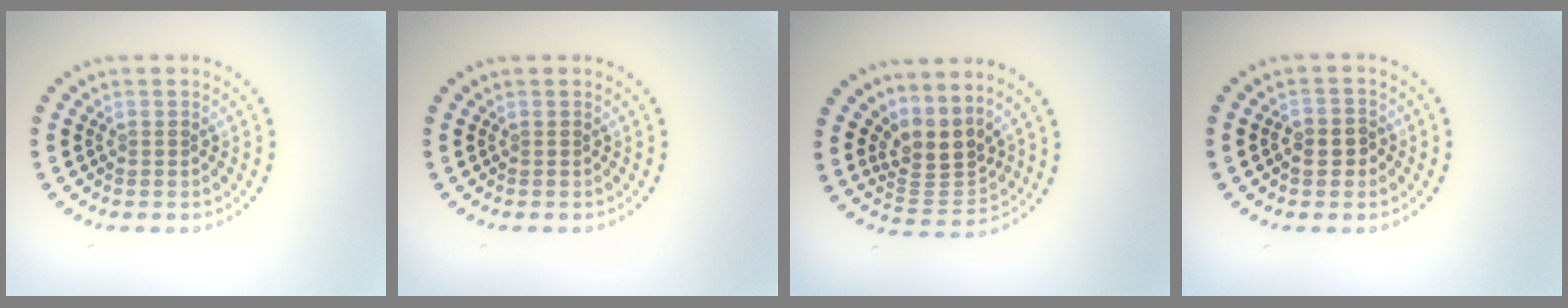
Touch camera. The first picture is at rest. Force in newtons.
{"total": 0.0}
{"total": 3.5, "press": 2.7, "slide": 2.3}
{"total": 2.0, "press": 1.9, "slide": 0.5}